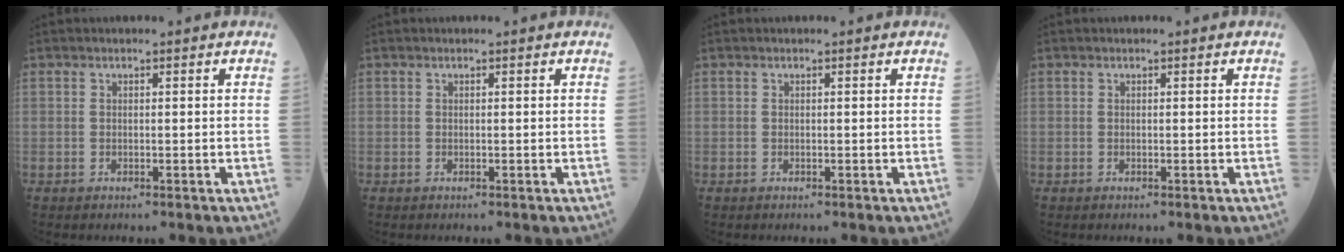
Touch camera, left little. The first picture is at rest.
{"total": 0.0}
{"total": 0.0}
{"total": 0.0}